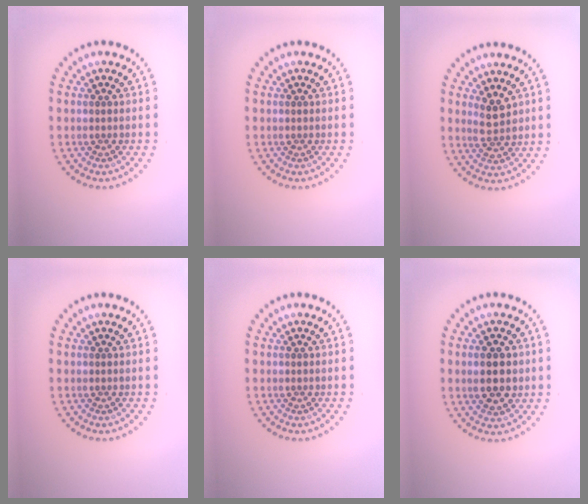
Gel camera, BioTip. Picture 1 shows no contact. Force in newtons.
{"total": 0.0}
{"total": 2.2, "press": 2.1, "slide": 0.7}
{"total": 0.0}
{"total": 0.0}
{"total": 3.3, "press": 3.3, "slide": 0.4}